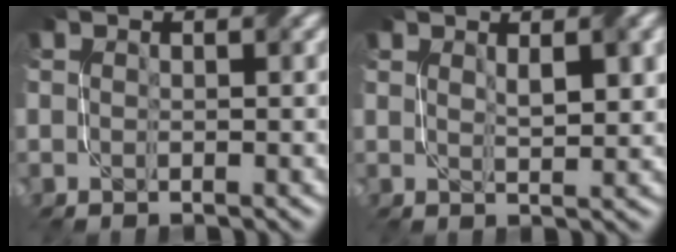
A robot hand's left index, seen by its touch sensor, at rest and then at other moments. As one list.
[{"total": 2.8, "force": [1.1, 0.6, 2.4], "torque": [-0.041, 0.000, 0.024]}]